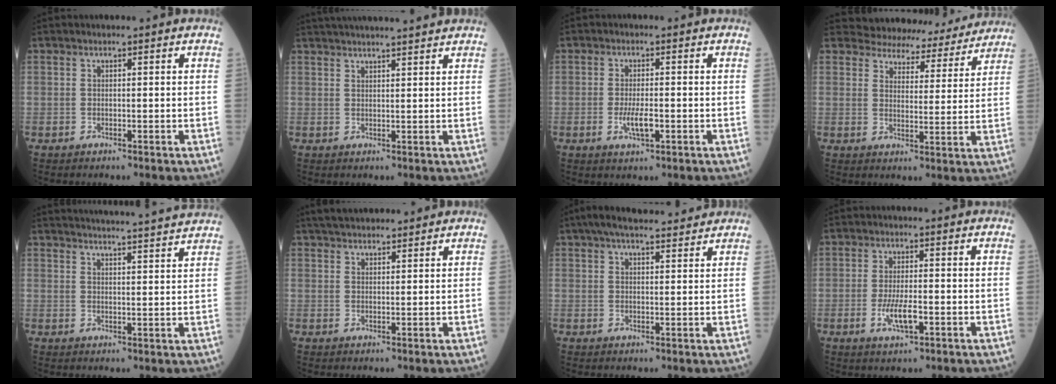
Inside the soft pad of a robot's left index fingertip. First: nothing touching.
{"total": 13.0, "force": [11.9, 0.4, 5.2], "torque": [-0.086, 0.029, 0.163]}
{"total": 3.4, "force": [-1.1, 0.8, 3.2], "torque": [-0.065, -0.003, -0.017]}
{"total": 14.5, "force": [13.8, 3.9, 1.9], "torque": [-0.002, -0.007, 0.158]}
{"total": 17.4, "force": [16.6, -0.8, 4.9], "torque": [-0.079, -0.020, 0.212]}
{"total": 7.9, "force": [7.0, 1.8, 3.0], "torque": [-0.043, 0.035, 0.109]}
{"total": 11.4, "force": [9.9, 2.1, 5.2], "torque": [-0.079, 0.035, 0.138]}
{"total": 4.5, "force": [-1.6, 1.0, 4.1], "torque": [-0.084, -0.004, -0.026]}